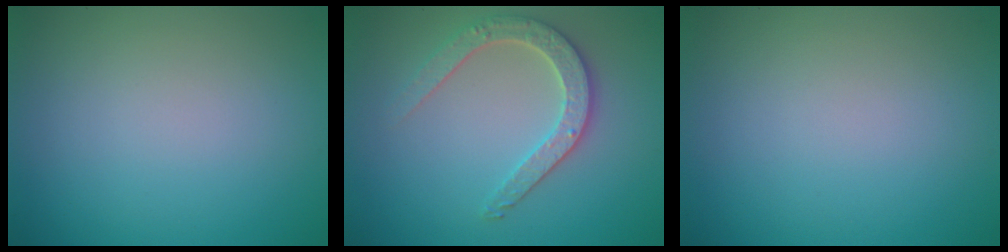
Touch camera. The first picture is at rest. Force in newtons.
{"total": 3.4, "press": 3.1, "slide": 1.4}
{"total": 0.0}